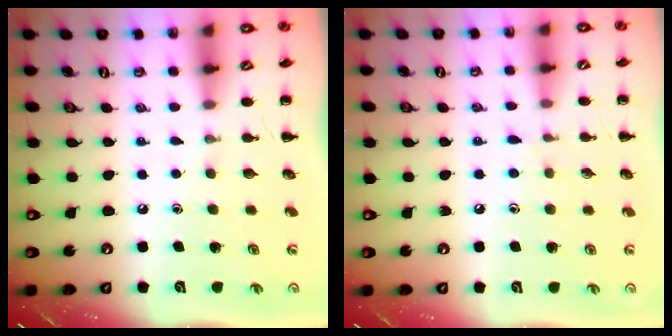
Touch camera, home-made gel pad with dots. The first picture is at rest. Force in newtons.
{"total": 4.8, "press": 4.4, "slide": 1.9}